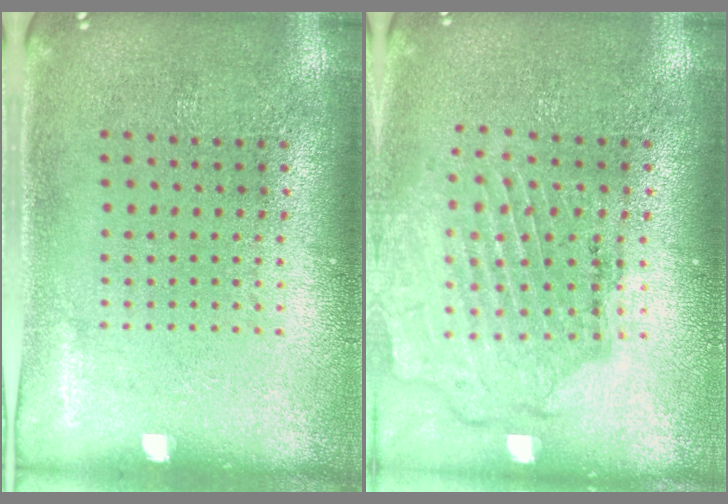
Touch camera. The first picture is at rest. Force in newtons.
{"total": 1.6, "press": 1.6, "slide": 0.3}